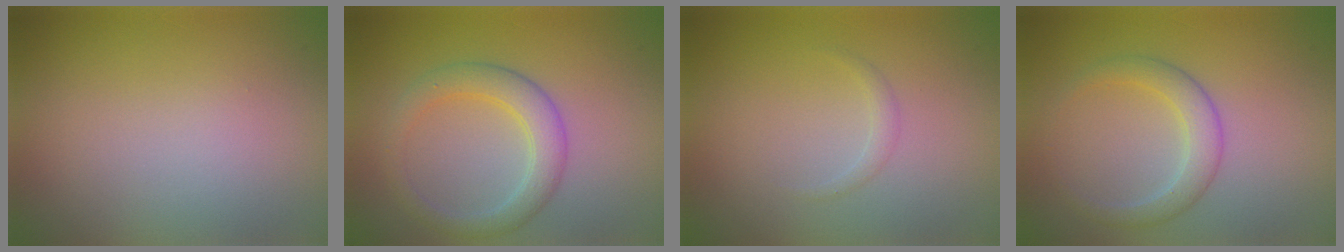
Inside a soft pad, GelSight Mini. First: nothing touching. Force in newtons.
{"total": 3.4, "press": 3.4, "slide": 0.1}
{"total": 0.8, "press": 0.8, "slide": 0.0}
{"total": 2.6, "press": 2.6, "slide": 0.1}